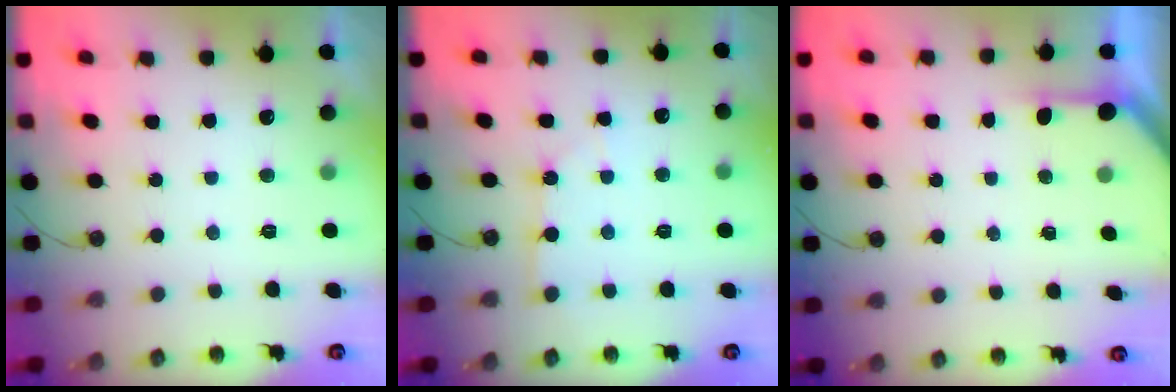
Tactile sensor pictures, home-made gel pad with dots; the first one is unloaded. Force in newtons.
{"total": 4.7, "press": 4.7, "slide": 0.6}
{"total": 2.1, "press": 2.1, "slide": 0.3}